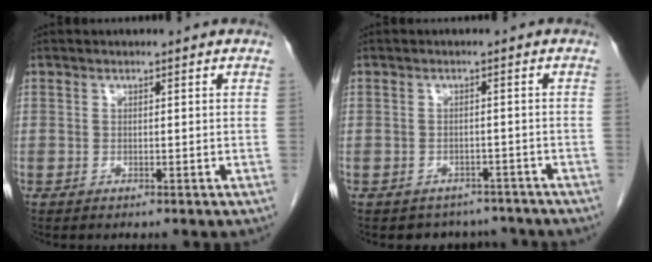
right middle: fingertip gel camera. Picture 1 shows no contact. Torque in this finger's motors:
{"motor_torque": [0.01, -0.01, 0.01, 0.01]}